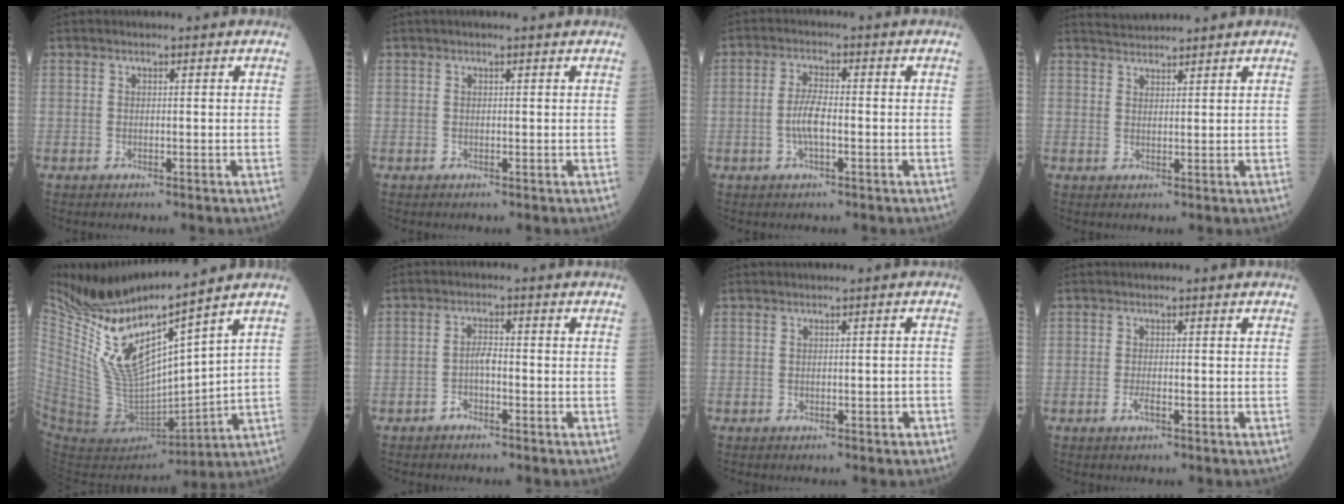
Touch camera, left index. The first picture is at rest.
{"total": 0.6, "force": [0.6, 0.0, 0.3], "torque": [-0.007, 0.007, 0.006]}
{"total": 4.0, "force": [-0.9, 0.9, 3.8], "torque": [-0.083, 0.003, -0.018]}
{"total": 3.5, "force": [3.5, 0.0, 0.4], "torque": [-0.013, 0.027, 0.067]}
{"total": 16.7, "force": [12.7, 1.5, 10.7], "torque": [-0.202, -0.029, 0.256]}
{"total": 2.1, "force": [-1.1, 0.7, 1.6], "torque": [-0.028, 0.004, -0.022]}
{"total": 1.3, "force": [-0.6, 0.2, 1.1], "torque": [-0.017, -0.001, -0.004]}
{"total": 1.3, "force": [-0.7, 0.2, 1.0], "torque": [-0.025, -0.001, -0.012]}